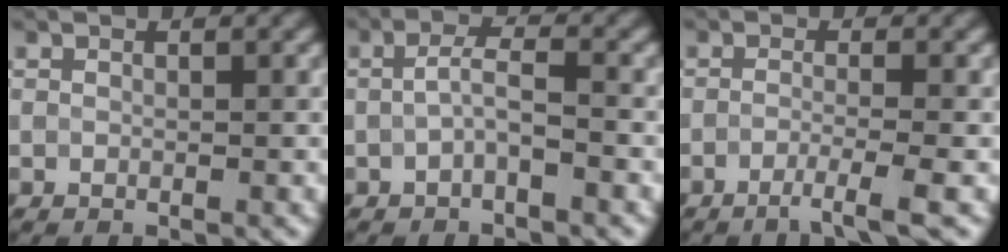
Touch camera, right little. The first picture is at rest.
{"total": 2.2, "force": [-0.4, 0.4, 2.1], "torque": [-0.042, 0.003, -0.012]}
{"total": 2.9, "force": [-1.4, 0.3, 2.5], "torque": [-0.032, -0.003, -0.038]}